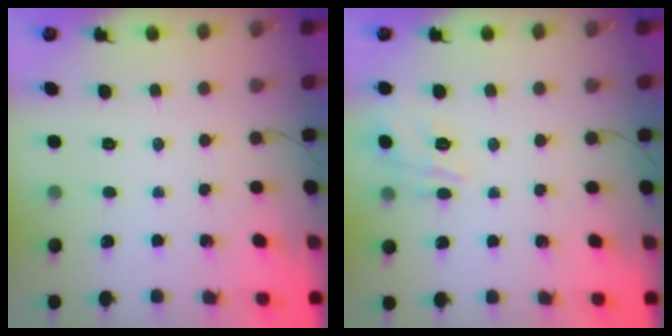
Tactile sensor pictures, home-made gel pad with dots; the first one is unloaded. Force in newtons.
{"total": 8.5, "press": 8.5, "slide": 0.7}